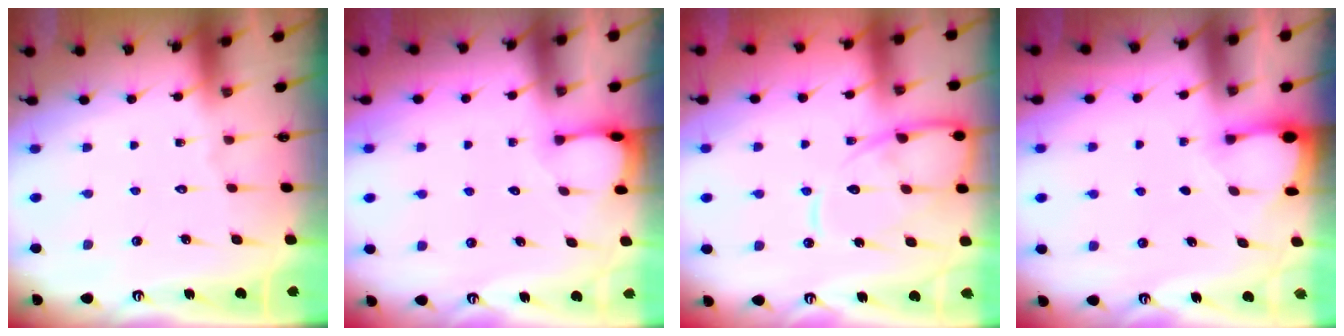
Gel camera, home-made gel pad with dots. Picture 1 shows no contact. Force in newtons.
{"total": 2.0, "press": 2.0, "slide": 0.3}
{"total": 11.5, "press": 11.4, "slide": 1.2}
{"total": 2.0, "press": 2.0, "slide": 0.4}